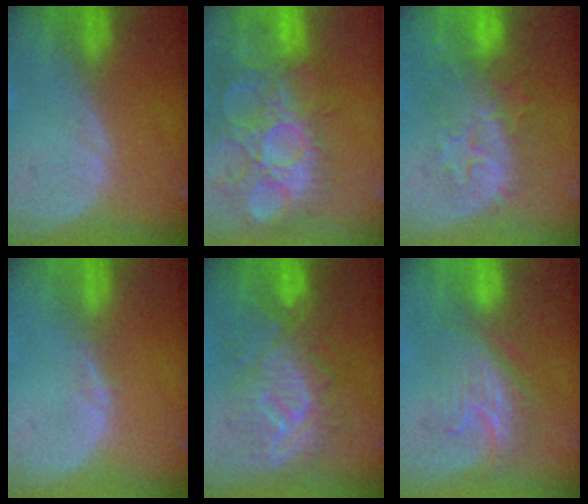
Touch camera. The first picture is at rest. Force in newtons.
{"total": 14.5, "press": 12.8, "slide": 6.9}
{"total": 8.8, "press": 8.6, "slide": 1.8}
{"total": 1.0, "press": 1.0, "slide": 0.1}
{"total": 9.2, "press": 9.2, "slide": 0.2}
{"total": 7.8, "press": 7.2, "slide": 3.1}